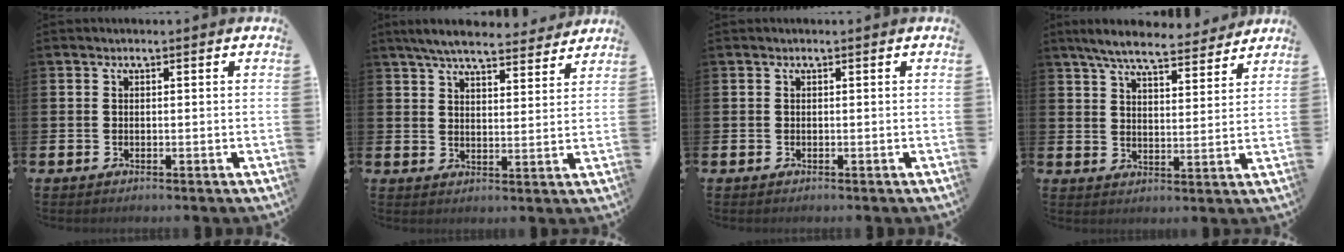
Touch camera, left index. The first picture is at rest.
{"total": 6.6, "force": [6.2, 1.1, 2.0], "torque": [-0.047, -0.032, 0.109]}
{"total": 0.0}
{"total": 7.3, "force": [6.8, 1.3, 2.5], "torque": [-0.059, -0.037, 0.118]}